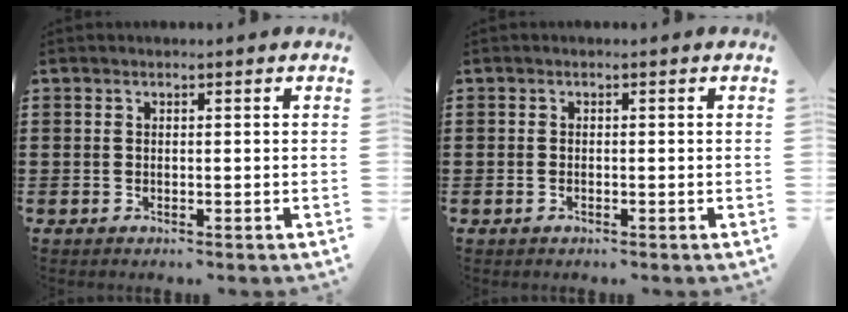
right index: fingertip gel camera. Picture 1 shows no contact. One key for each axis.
{"total": 0.5, "fx": -0.3, "fy": 0.2, "fz": 0.3, "tx": -0.009, "ty": -0.003, "tz": -0.006}